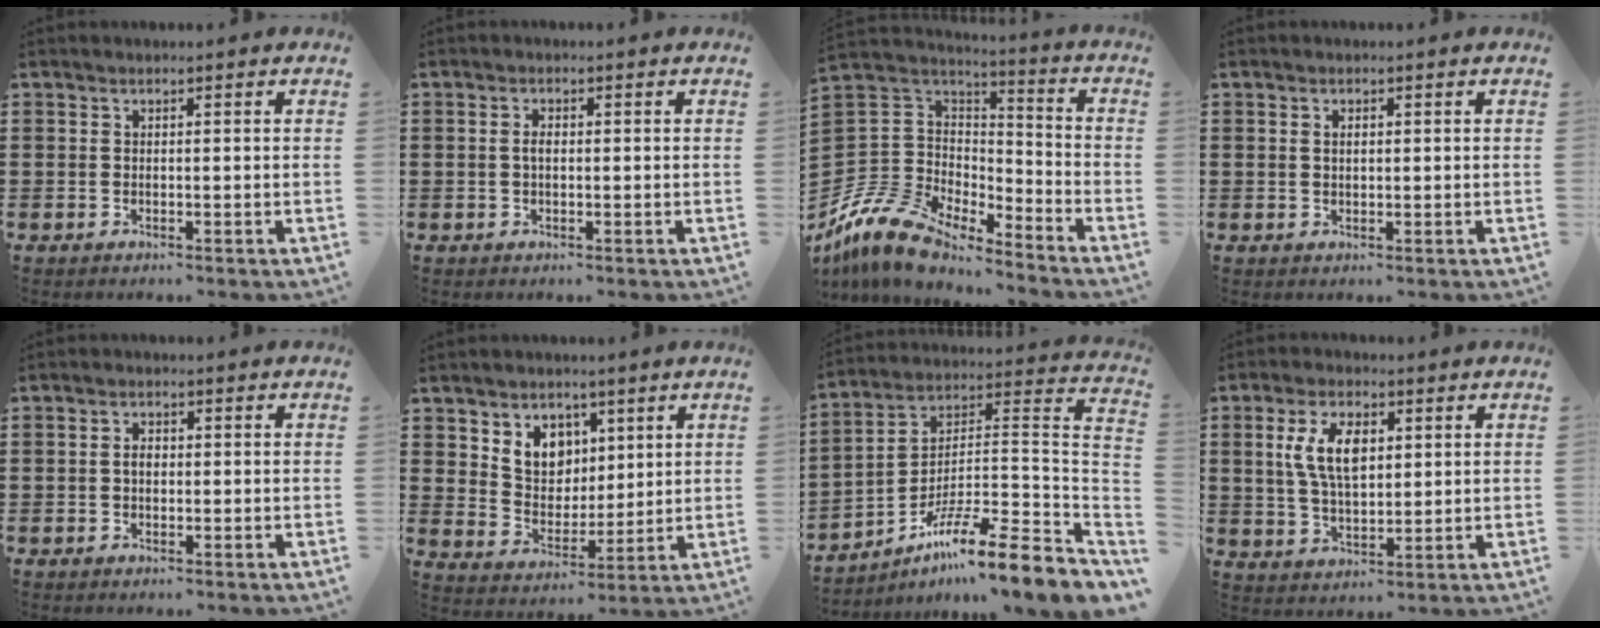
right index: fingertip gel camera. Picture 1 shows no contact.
{"total": 1.6, "force": [0.0, 0.8, 1.4], "torque": [-0.028, 0.003, -0.002]}
{"total": 10.8, "force": [-9.0, 4.8, 3.6], "torque": [-0.120, 0.006, -0.188]}
{"total": 1.3, "force": [0.3, 0.6, 1.1], "torque": [-0.023, 0.005, 0.004]}
{"total": 1.7, "force": [-0.1, 1.0, 1.4], "torque": [-0.028, 0.004, -0.002]}
{"total": 6.6, "force": [3.7, 5.3, 1.5], "torque": [-0.053, -0.001, 0.069]}
{"total": 11.5, "force": [-8.2, 0.0, 8.1], "torque": [-0.130, -0.006, -0.162]}
{"total": 7.9, "force": [2.2, 4.1, 6.5], "torque": [-0.138, 0.008, 0.033]}